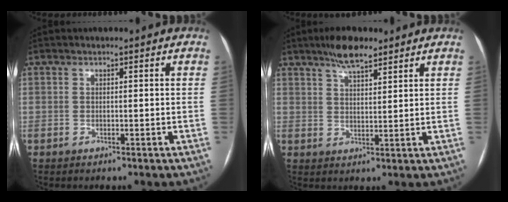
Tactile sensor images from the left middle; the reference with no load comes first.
{"total": 5.8, "force": [4.5, 1.4, 3.5], "torque": [-0.065, 0.008, 0.078]}